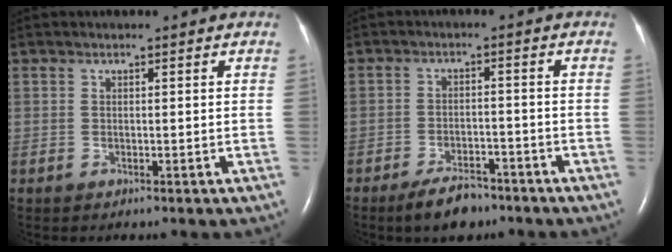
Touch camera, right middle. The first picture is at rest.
{"total": 5.5, "force": [-4.2, 2.0, 2.8], "torque": [-0.058, -0.001, -0.068]}